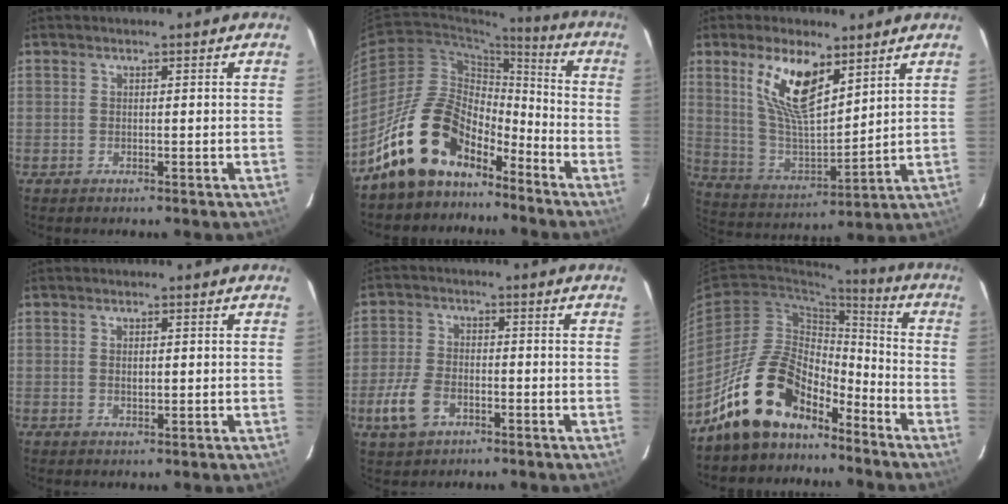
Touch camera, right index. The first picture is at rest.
{"total": 16.0, "force": [-11.9, 8.0, 7.3], "torque": [-0.138, 0.023, -0.203]}
{"total": 14.4, "force": [7.7, 5.7, 10.8], "torque": [-0.212, 0.004, 0.160]}
{"total": 1.7, "force": [0.2, 1.0, 1.4], "torque": [-0.022, 0.002, 0.003]}
{"total": 8.0, "force": [-3.7, 5.1, 4.9], "torque": [-0.123, 0.001, -0.068]}
{"total": 16.0, "force": [-12.1, 7.5, 7.4], "torque": [-0.144, 0.025, -0.208]}